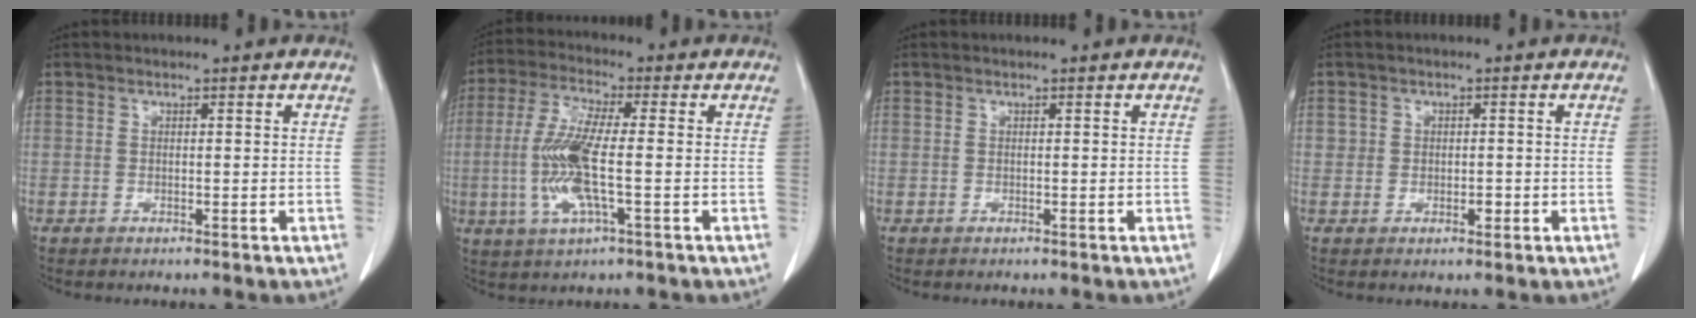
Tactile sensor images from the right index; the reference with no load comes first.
{"total": 10.3, "force": [-1.5, 1.3, 10.2], "torque": [-0.223, -0.007, -0.034]}
{"total": 0.0}
{"total": 1.9, "force": [-0.3, 1.6, 0.9], "torque": [-0.009, 0.003, -0.002]}